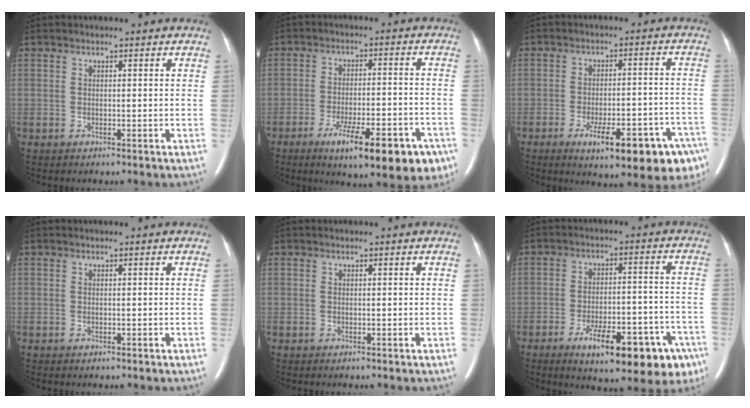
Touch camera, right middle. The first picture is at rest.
{"total": 15.3, "force": [-9.3, 3.8, 11.5], "torque": [-0.112, 0.002, -0.130]}
{"total": 14.8, "force": [-8.9, 3.1, 11.4], "torque": [-0.097, 0.014, -0.116]}
{"total": 0.0}
{"total": 0.0}
{"total": 16.4, "force": [-9.6, 4.8, 12.5], "torque": [-0.113, 0.017, -0.127]}